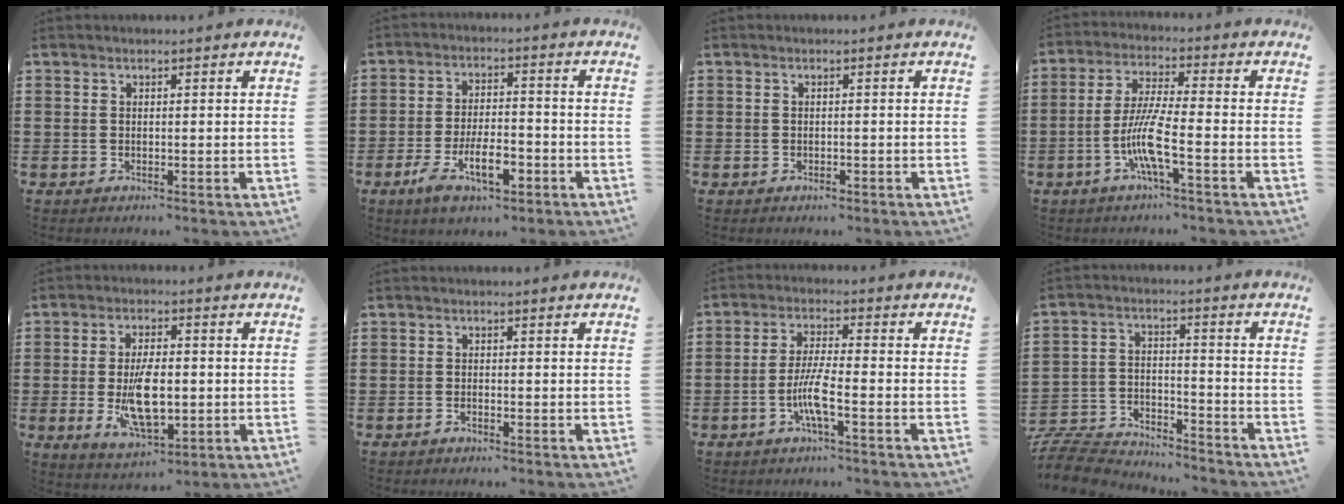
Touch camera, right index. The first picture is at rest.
{"total": 8.4, "force": [-3.9, 3.5, 6.6], "torque": [-0.130, -0.002, -0.075]}
{"total": 0.7, "force": [-0.5, 0.3, 0.3], "torque": [-0.007, -0.002, -0.010]}
{"total": 8.2, "force": [-3.3, 0.8, 7.4], "torque": [-0.171, -0.018, -0.073]}
{"total": 8.8, "force": [-1.4, 4.0, 7.7], "torque": [-0.150, -0.005, -0.026]}
{"total": 0.7, "force": [-0.7, 0.0, 0.3], "torque": [-0.006, -0.004, -0.013]}
{"total": 6.1, "force": [-2.4, 0.6, 5.6], "torque": [-0.121, -0.013, -0.052]}
{"total": 8.2, "force": [-8.0, 1.5, 1.1], "torque": [-0.040, 0.012, -0.162]}